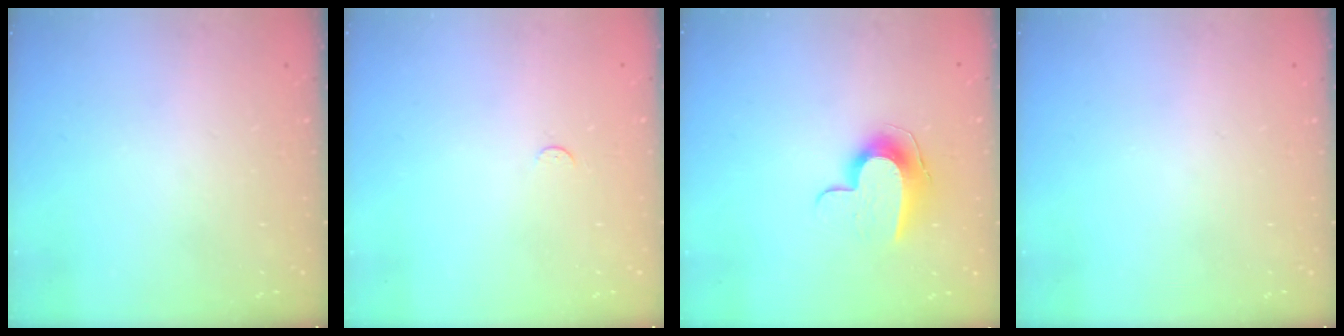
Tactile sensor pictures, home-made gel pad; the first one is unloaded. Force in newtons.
{"total": 2.5, "press": 2.5, "slide": 0.3}
{"total": 9.6, "press": 9.6, "slide": 0.4}
{"total": 0.0}